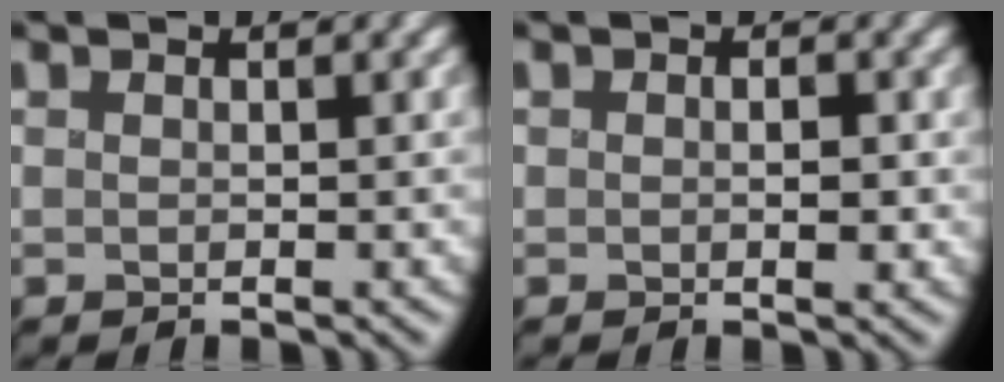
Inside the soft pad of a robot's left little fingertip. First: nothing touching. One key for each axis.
{"total": 0.8, "fx": -0.8, "fy": -0.1, "fz": 0.2, "tx": -0.021, "ty": -0.005, "tz": 0.009}